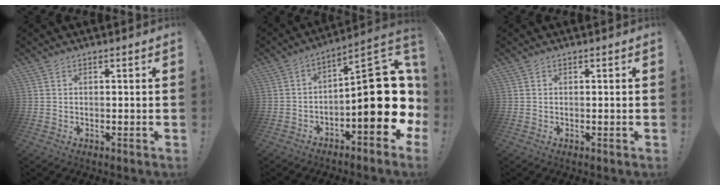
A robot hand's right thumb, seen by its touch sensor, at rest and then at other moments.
{"total": 19.6, "force": [-3.0, 7.1, 18.1], "torque": [-0.238, 0.016, -0.040]}
{"total": 0.0}